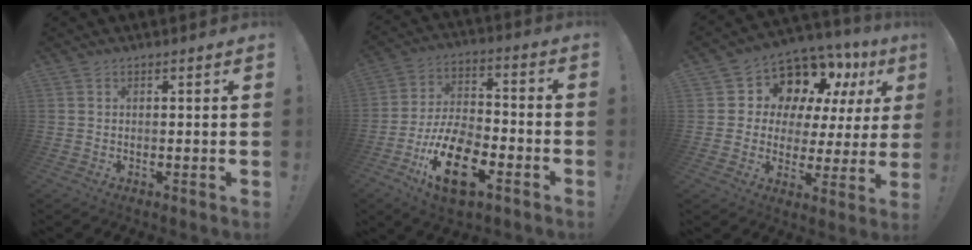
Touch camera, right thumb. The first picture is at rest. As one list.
[{"total": 18.1, "force": [-9.2, 8.8, 12.8], "torque": [-0.235, 0.055, -0.155]}, {"total": 11.6, "force": [7.6, 7.4, 4.7], "torque": [-0.080, -0.067, 0.145]}]